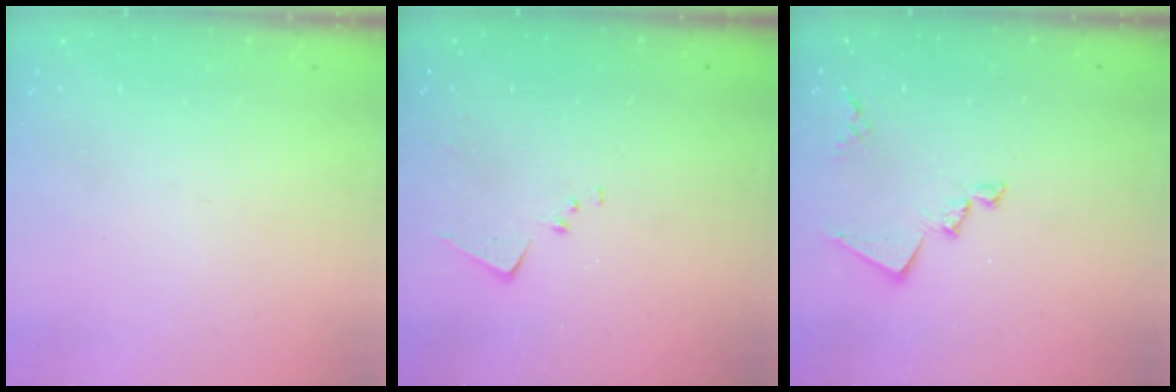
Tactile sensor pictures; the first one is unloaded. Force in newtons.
{"total": 7.5, "press": 7.4, "slide": 0.6}
{"total": 12.4, "press": 12.4, "slide": 0.5}